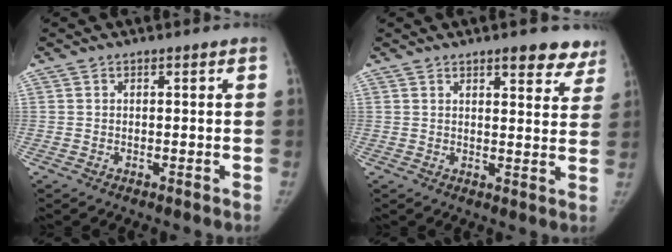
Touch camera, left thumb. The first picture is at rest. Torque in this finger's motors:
{"motor_torque": [0.26, -0.13, 0.65, -0.58, 0.15]}